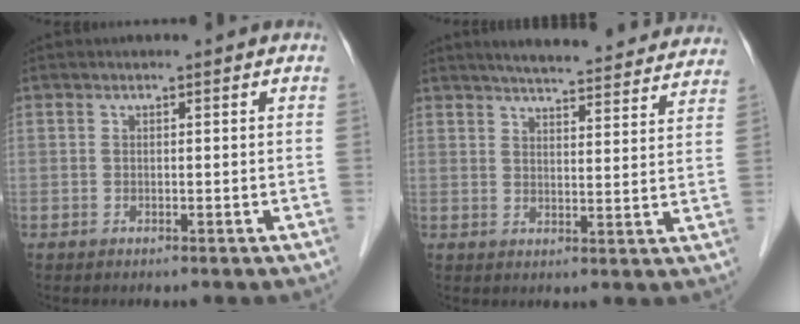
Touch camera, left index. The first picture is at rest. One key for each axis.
{"total": 20.9, "fx": 19.3, "fy": 2.8, "fz": 7.6, "tx": -0.099, "ty": -0.002, "tz": 0.237}